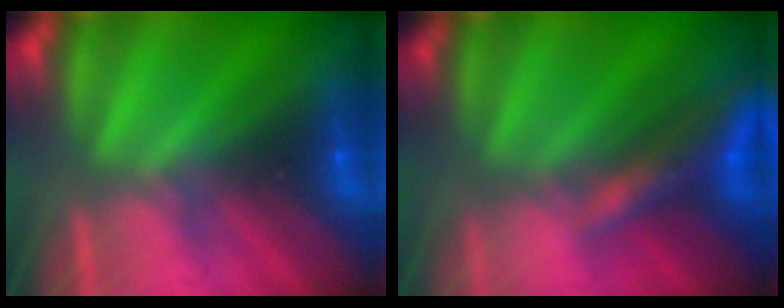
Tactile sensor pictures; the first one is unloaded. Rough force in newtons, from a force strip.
{"total": 7.6}